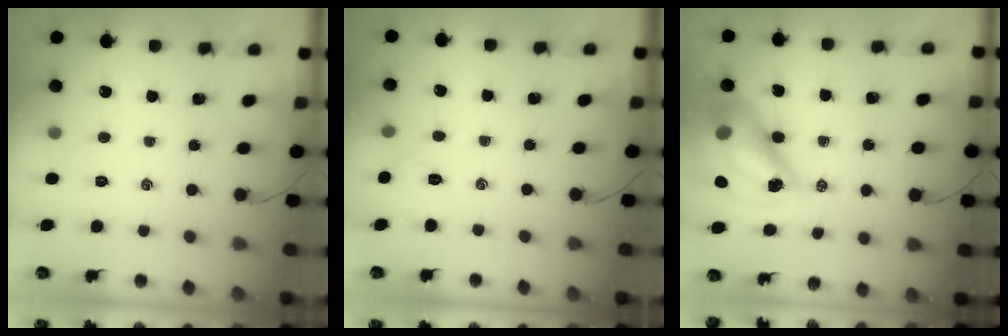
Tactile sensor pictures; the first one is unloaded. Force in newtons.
{"total": 2.6, "press": 2.4, "slide": 0.8}
{"total": 18.3, "press": 17.6, "slide": 4.9}